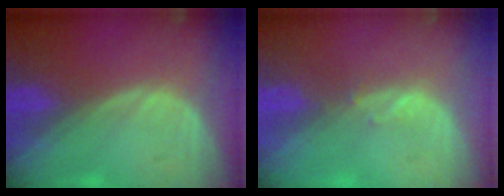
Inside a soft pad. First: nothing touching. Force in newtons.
{"total": 1.1, "press": 1.0, "slide": 0.4}